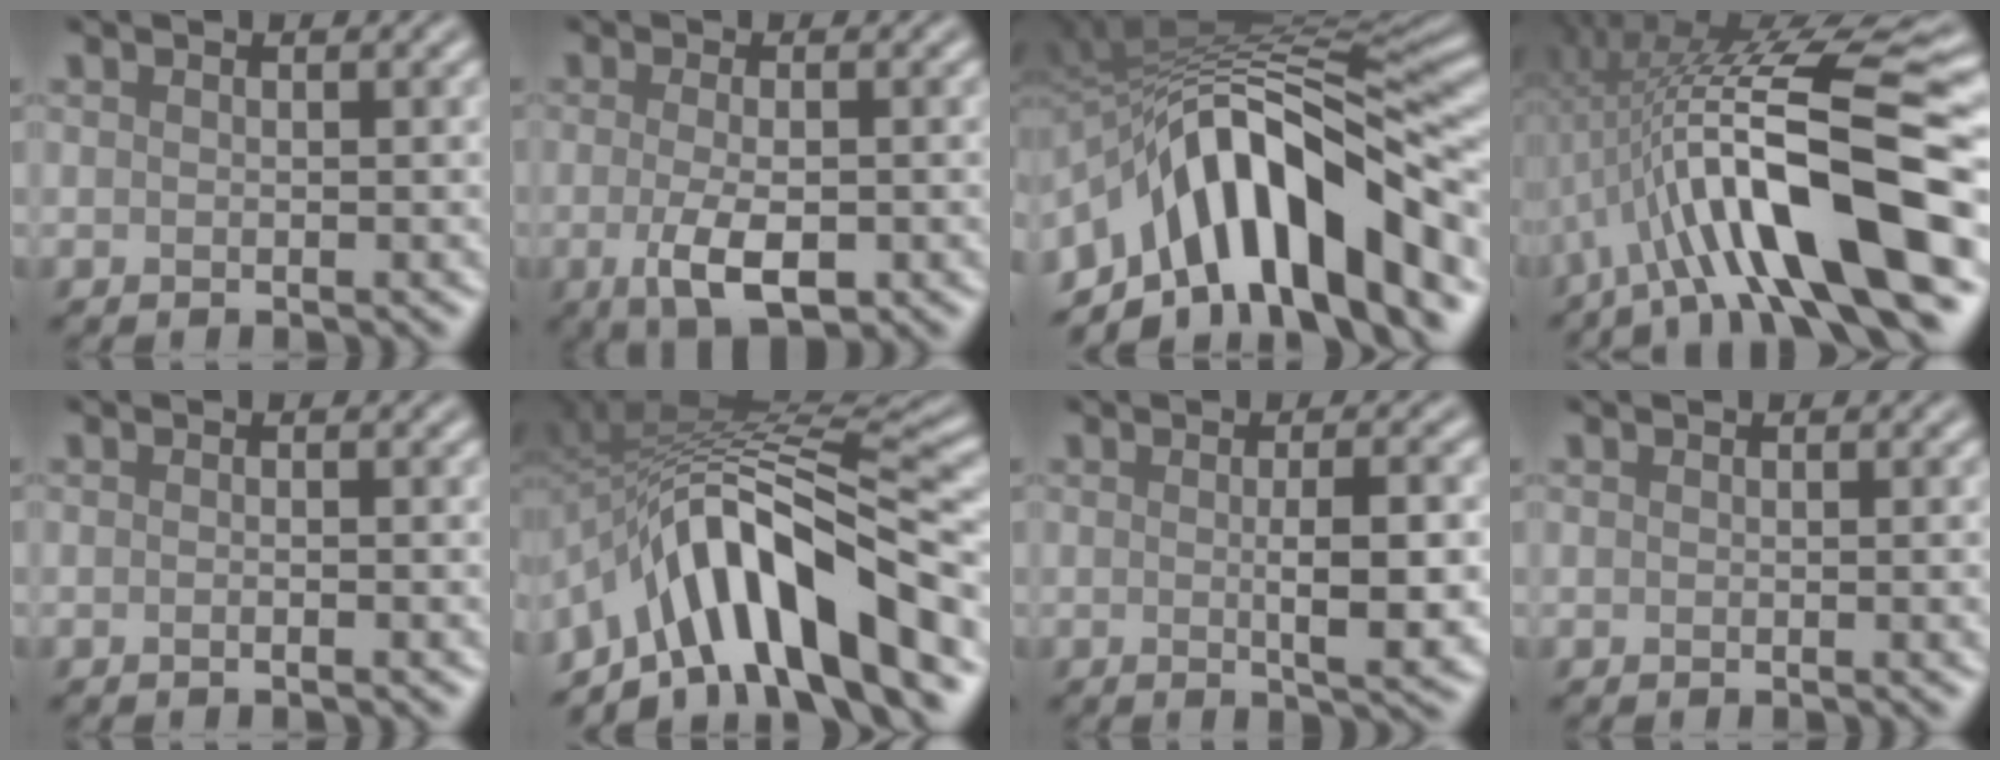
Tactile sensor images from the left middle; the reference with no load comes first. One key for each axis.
{"total": 4.4, "fx": -1.3, "fy": 1.6, "fz": 3.9, "tx": -0.080, "ty": -0.010, "tz": -0.024}
{"total": 12.9, "fx": -5.1, "fy": 5.3, "fz": 10.6, "tx": -0.148, "ty": 0.019, "tz": -0.094}
{"total": 13.1, "fx": -2.4, "fy": 3.2, "fz": 12.4, "tx": -0.199, "ty": 0.028, "tz": -0.043}
{"total": 0.9, "fx": -0.3, "fy": 0.3, "fz": 0.8, "tx": -0.009, "ty": -0.004, "tz": -0.011}
{"total": 11.6, "fx": -6.3, "fy": 3.4, "fz": 9.1, "tx": -0.121, "ty": 0.021, "tz": -0.107}
{"total": 4.9, "fx": -0.2, "fy": 1.0, "fz": 4.8, "tx": -0.071, "ty": -0.001, "tz": -0.001}
{"total": 0.6, "fx": -0.1, "fy": 0.1, "fz": 0.6, "tx": -0.007, "ty": 0.001, "tz": 0.000}